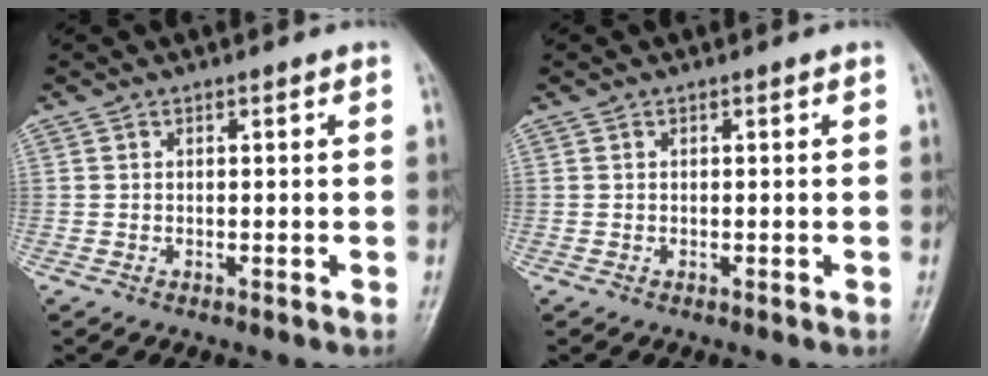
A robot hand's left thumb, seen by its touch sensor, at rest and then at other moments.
{"total": 0.0}